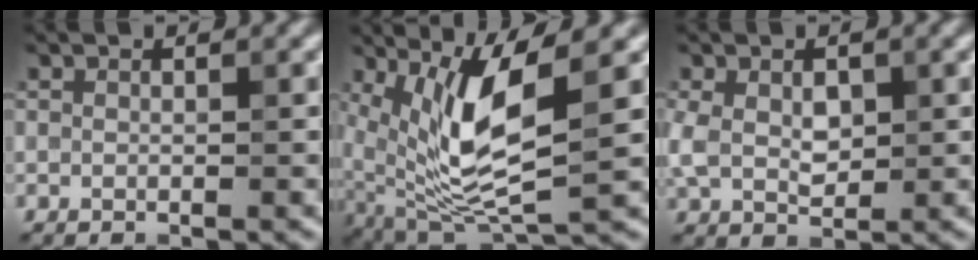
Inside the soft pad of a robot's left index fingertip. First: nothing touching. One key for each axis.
{"total": 7.9, "fx": 2.0, "fy": 2.6, "fz": 7.2, "tx": -0.156, "ty": -0.017, "tz": 0.045}
{"total": 4.0, "fx": 0.3, "fy": 2.6, "fz": 3.0, "tx": -0.066, "ty": -0.002, "tz": 0.009}